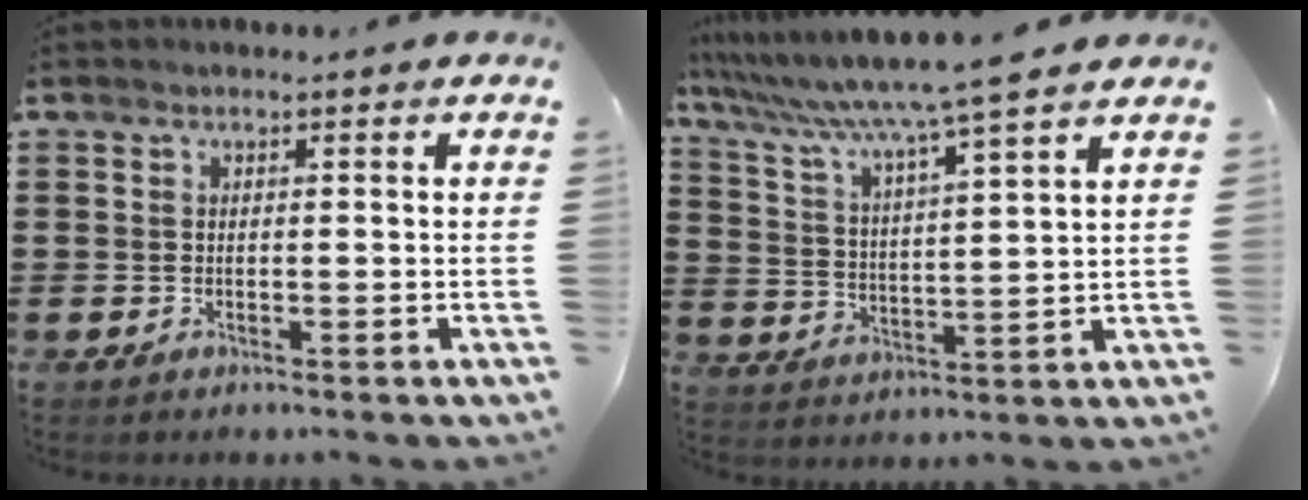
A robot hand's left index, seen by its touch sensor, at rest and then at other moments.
{"total": 7.7, "force": [6.5, -1.4, 3.8], "torque": [-0.101, -0.048, 0.102]}